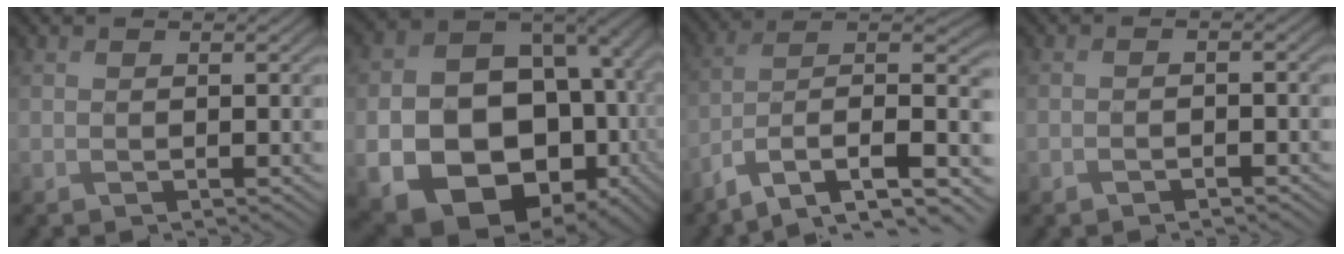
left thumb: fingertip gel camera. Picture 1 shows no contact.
{"total": 20.5, "force": [-4.2, 16.6, 11.4], "torque": [-0.212, -0.081, -0.020]}
{"total": 13.1, "force": [-6.4, 6.4, 9.4], "torque": [-0.195, -0.017, -0.118]}
{"total": 1.2, "force": [-0.8, 0.0, 0.9], "torque": [-0.017, 0.003, -0.014]}